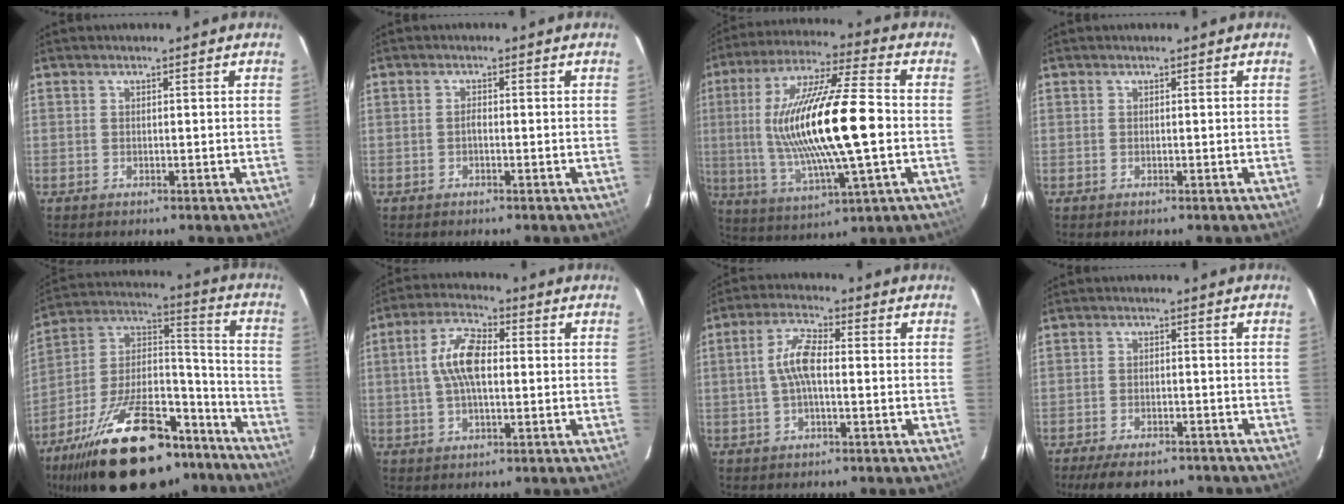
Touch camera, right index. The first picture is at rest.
{"total": 0.7, "force": [-0.4, 0.3, 0.5], "torque": [-0.010, 0.005, -0.009]}
{"total": 21.7, "force": [-0.3, 4.1, 21.3], "torque": [-0.400, -0.001, 0.003]}
{"total": 0.0}
{"total": 31.0, "force": [-21.5, 13.5, 17.8], "torque": [-0.321, 0.024, -0.322]}
{"total": 8.7, "force": [0.5, 3.7, 7.8], "torque": [-0.155, 0.017, 0.008]}
{"total": 6.1, "force": [-0.4, 2.0, 5.8], "torque": [-0.120, 0.015, -0.010]}
{"total": 10.9, "force": [-9.0, 3.7, 5.0], "torque": [-0.112, -0.016, -0.132]}